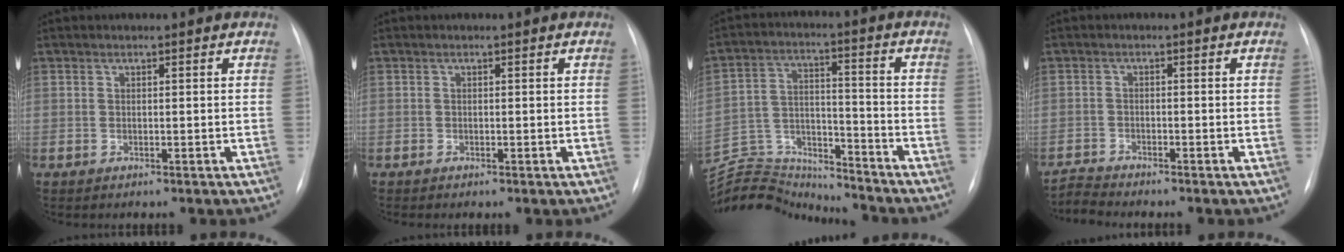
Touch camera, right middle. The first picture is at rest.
{"total": 0.0}
{"total": 17.7, "force": [-17.3, 3.2, 2.4], "torque": [-0.063, 0.034, -0.281]}
{"total": 2.6, "force": [-2.3, -0.9, -0.7], "torque": [0.011, -0.021, -0.046]}